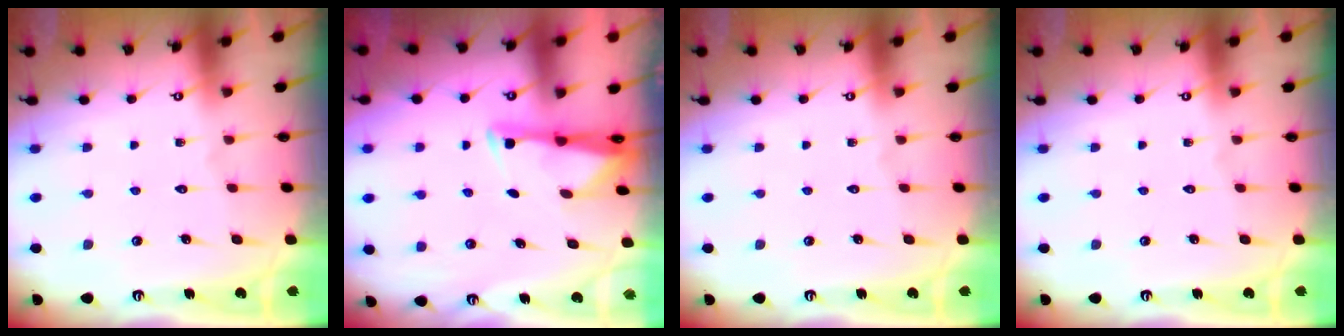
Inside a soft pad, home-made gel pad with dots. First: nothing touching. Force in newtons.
{"total": 2.9, "press": 2.9, "slide": 0.4}
{"total": 0.0}
{"total": 0.0}